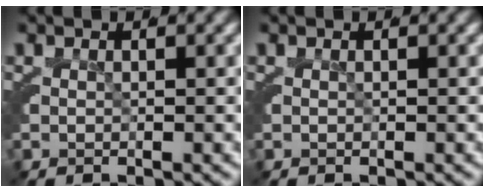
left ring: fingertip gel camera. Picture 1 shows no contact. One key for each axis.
{"total": 0.0}